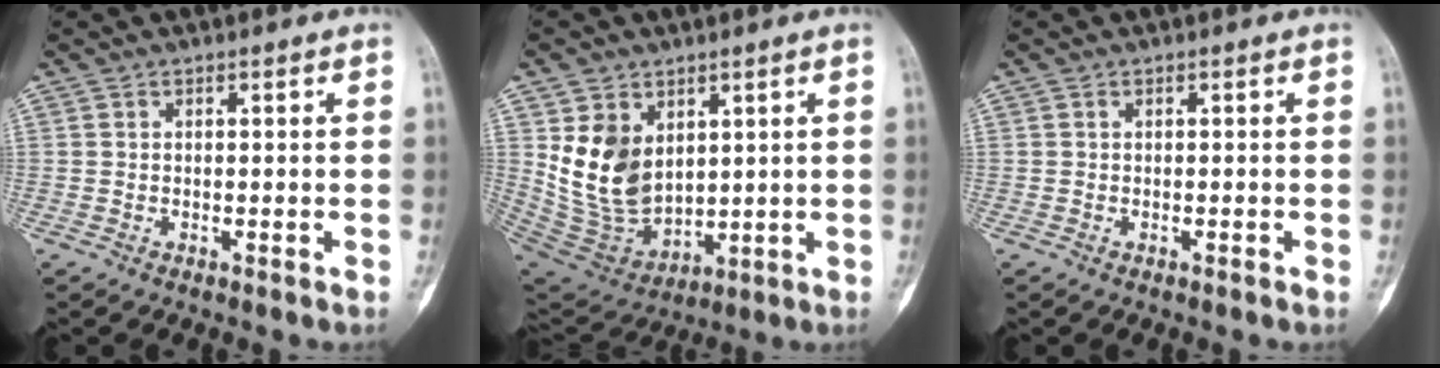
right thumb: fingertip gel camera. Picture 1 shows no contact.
{"total": 13.3, "force": [3.8, 9.6, 8.4], "torque": [-0.124, -0.028, 0.102]}
{"total": 0.0}